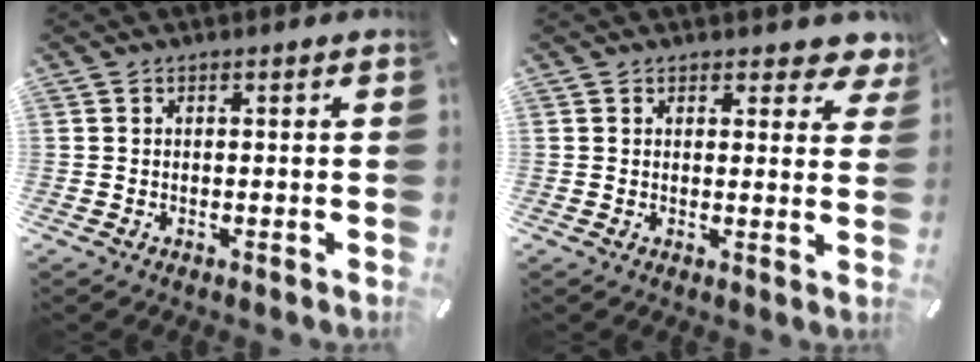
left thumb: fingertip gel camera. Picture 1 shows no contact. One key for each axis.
{"total": 3.8, "fx": 2.9, "fy": 2.2, "fz": 1.3, "tx": -0.002, "ty": -0.017, "tz": 0.045}